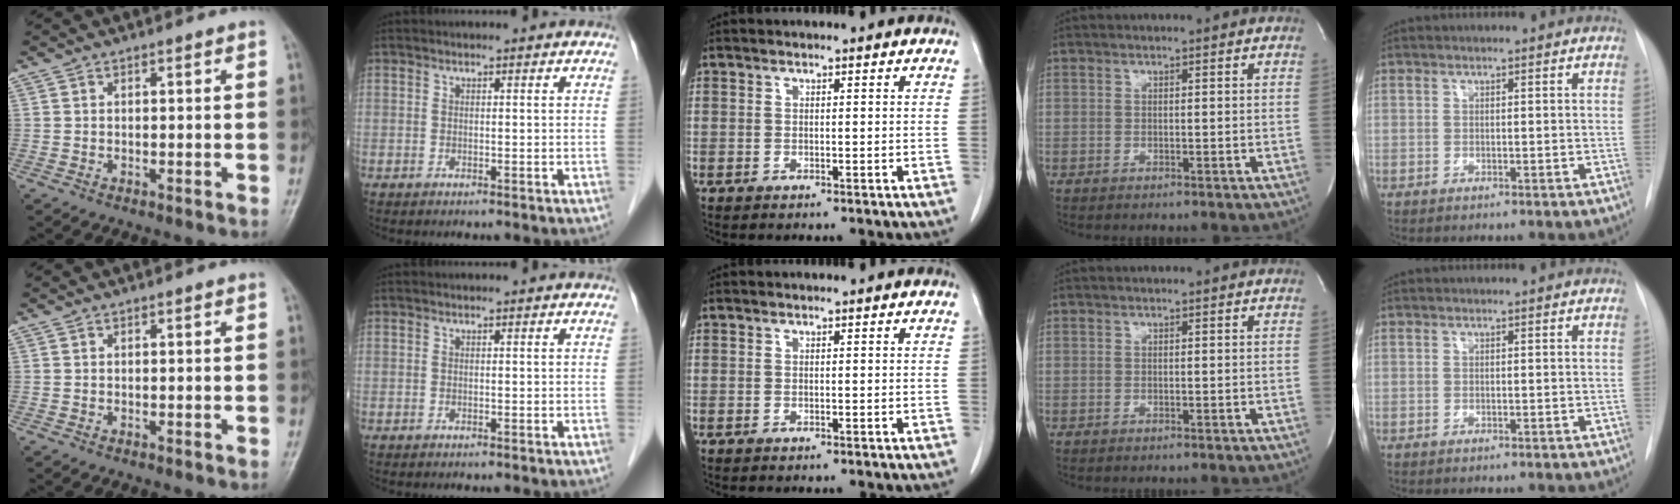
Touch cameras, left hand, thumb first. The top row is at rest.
{}